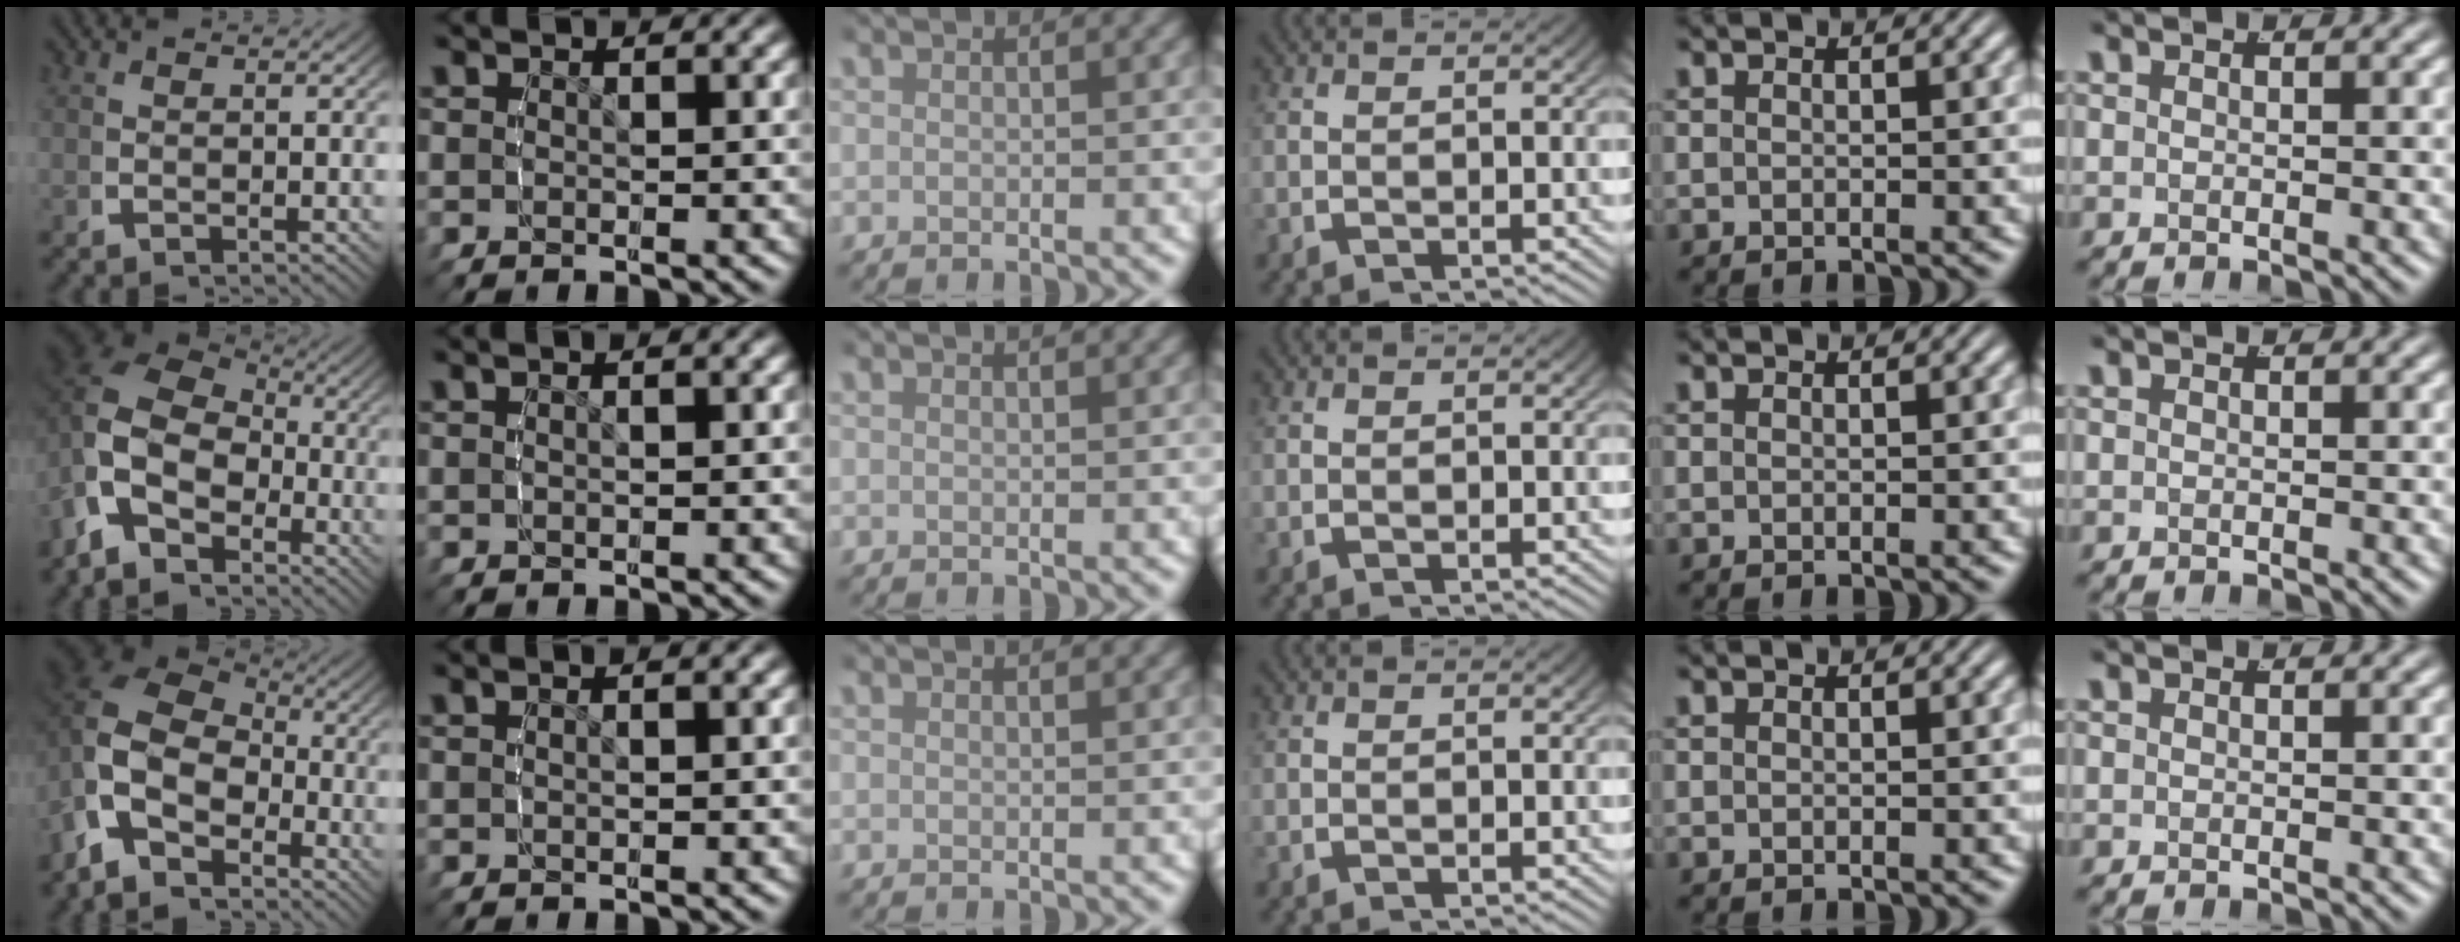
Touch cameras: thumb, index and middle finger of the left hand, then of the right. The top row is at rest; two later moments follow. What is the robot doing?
{"motion": "lift_and_place", "object": "sponge"}